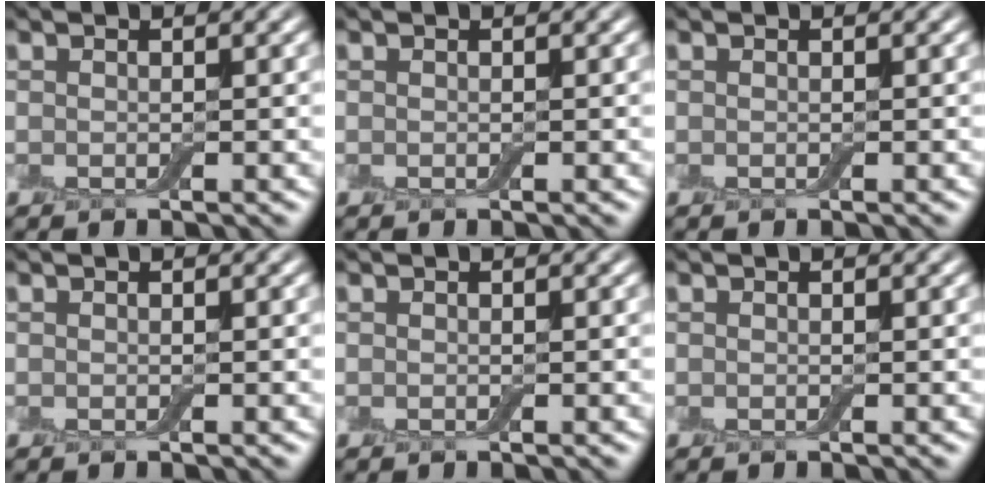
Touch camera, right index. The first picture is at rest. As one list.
[{"total": 0.0}, {"total": 0.0}, {"total": 0.0}, {"total": 0.0}, {"total": 0.0}]